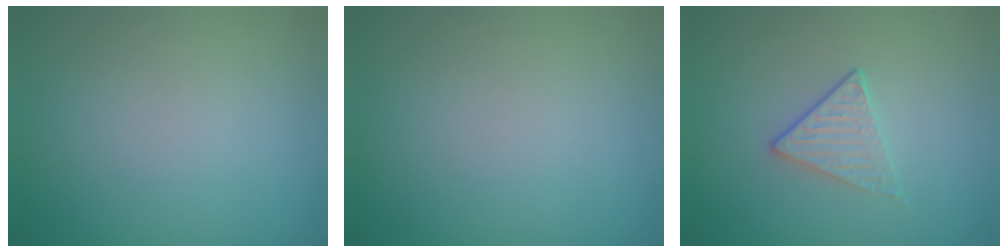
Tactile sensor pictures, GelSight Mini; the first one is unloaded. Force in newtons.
{"total": 0.0}
{"total": 1.7, "press": 1.4, "slide": 1.0}